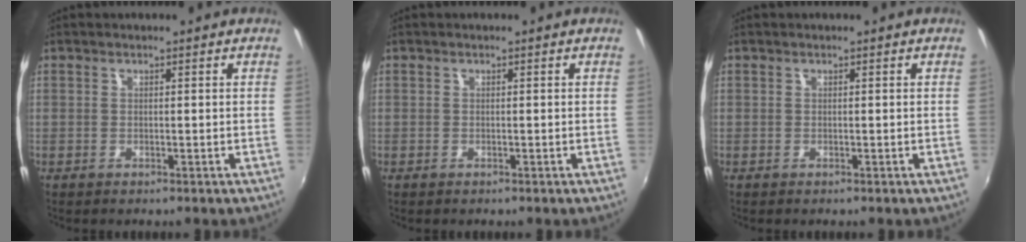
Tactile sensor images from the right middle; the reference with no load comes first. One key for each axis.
{"total": 0.7, "fx": 0.5, "fy": -0.4, "fz": -0.3, "tx": 0.008, "ty": 0.001, "tz": 0.008}
{"total": 0.0}